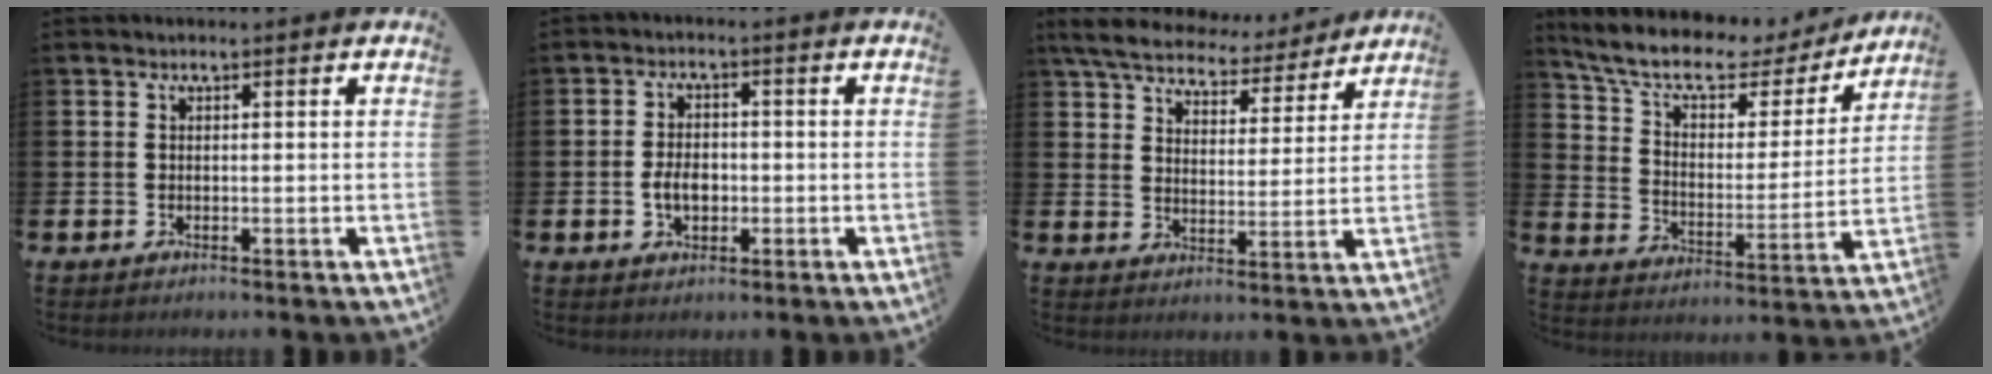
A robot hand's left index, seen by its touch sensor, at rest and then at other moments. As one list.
[{"total": 3.6, "force": [-0.8, 2.4, 2.6], "torque": [-0.032, -0.001, -0.020]}, {"total": 7.4, "force": [6.8, 2.1, 1.8], "torque": [-0.061, -0.045, 0.118]}, {"total": 9.7, "force": [7.9, 3.6, 4.2], "torque": [-0.111, -0.046, 0.133]}]